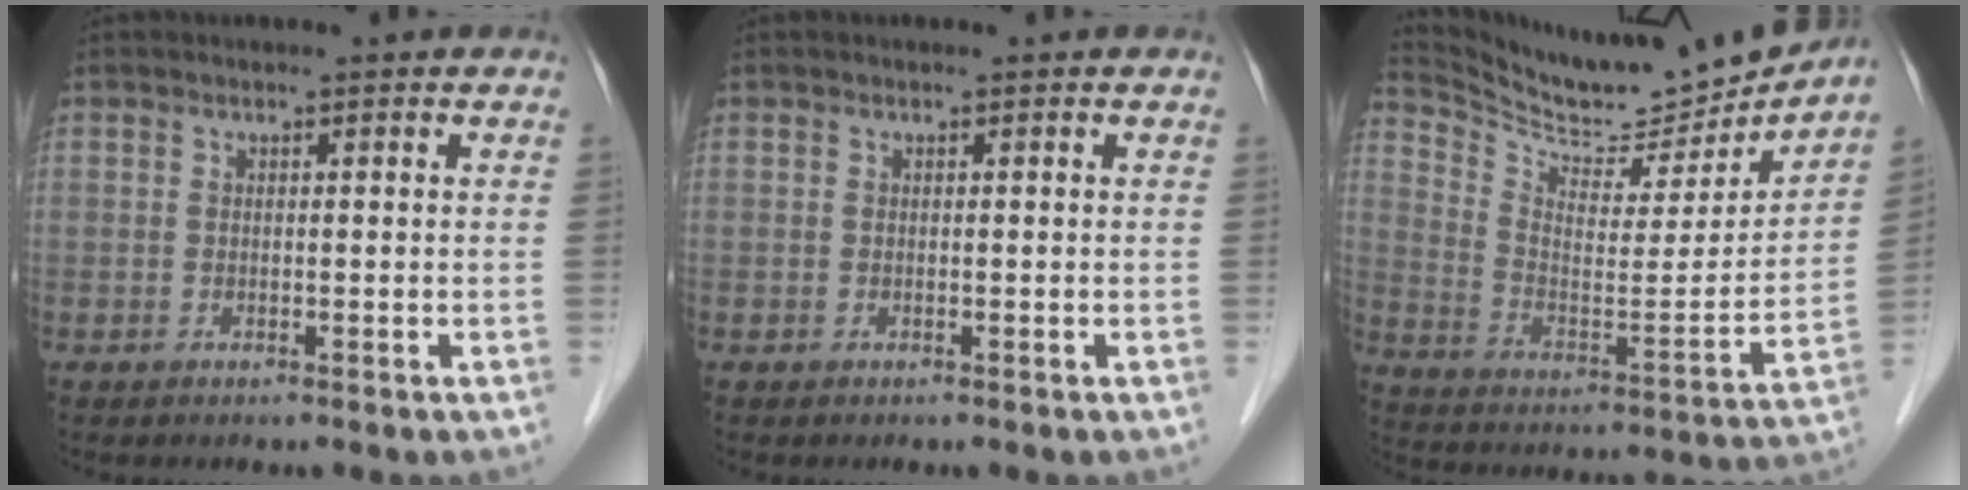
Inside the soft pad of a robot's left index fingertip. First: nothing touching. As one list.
[{"total": 0.0}, {"total": 16.2, "force": [16.0, 1.2, 2.6], "torque": [-0.072, -0.050, 0.257]}]